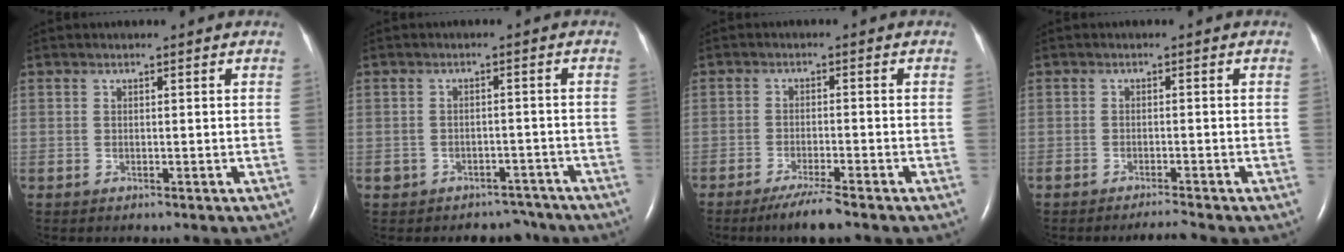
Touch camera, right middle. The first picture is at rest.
{"total": 4.5, "force": [-3.4, 2.9, -0.2], "torque": [0.009, 0.025, -0.042]}
{"total": 4.7, "force": [-3.6, -0.2, 2.9], "torque": [-0.058, -0.013, -0.067]}
{"total": 1.8, "force": [-1.7, -0.5, 0.4], "torque": [-0.010, -0.009, -0.029]}